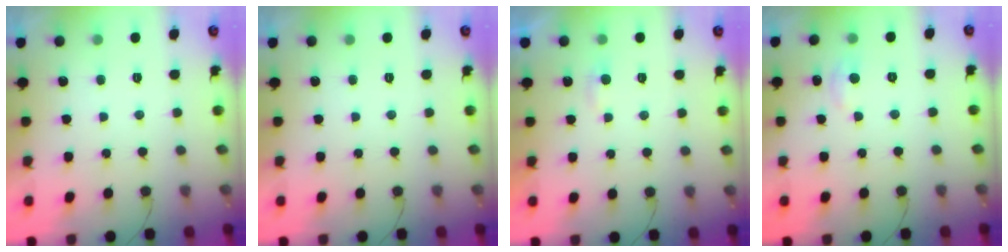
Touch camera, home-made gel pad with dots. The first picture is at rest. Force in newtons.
{"total": 0.0}
{"total": 2.4, "press": 2.4, "slide": 0.2}
{"total": 3.2, "press": 3.2, "slide": 0.4}